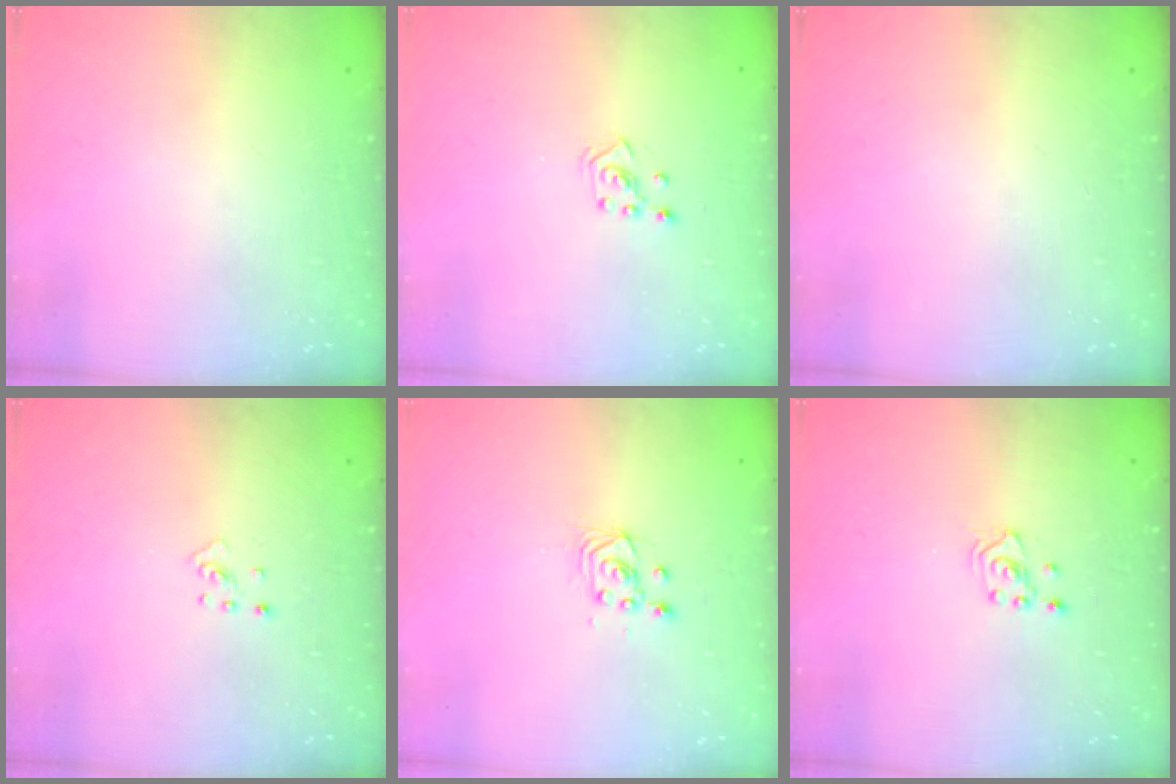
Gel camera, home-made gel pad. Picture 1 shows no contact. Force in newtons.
{"total": 2.6, "press": 2.5, "slide": 0.6}
{"total": 0.0}
{"total": 2.5, "press": 2.4, "slide": 0.5}
{"total": 2.9, "press": 2.6, "slide": 1.3}
{"total": 2.1, "press": 2.1, "slide": 0.1}